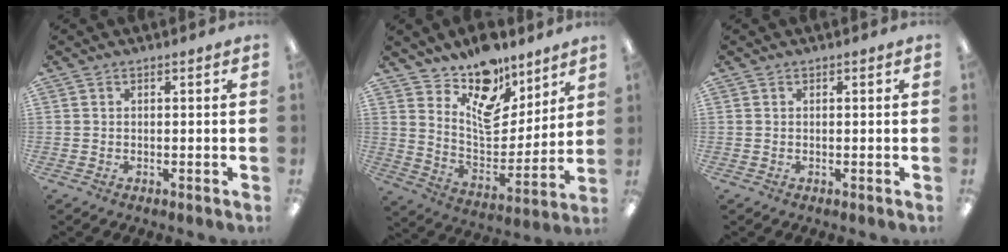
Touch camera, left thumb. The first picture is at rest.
{"total": 13.7, "force": [10.0, 7.4, 5.8], "torque": [-0.098, -0.082, 0.184]}
{"total": 0.0}